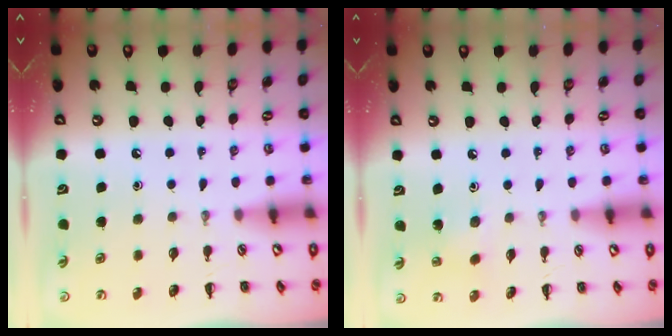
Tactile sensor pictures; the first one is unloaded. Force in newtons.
{"total": 1.5, "press": 1.4, "slide": 0.6}